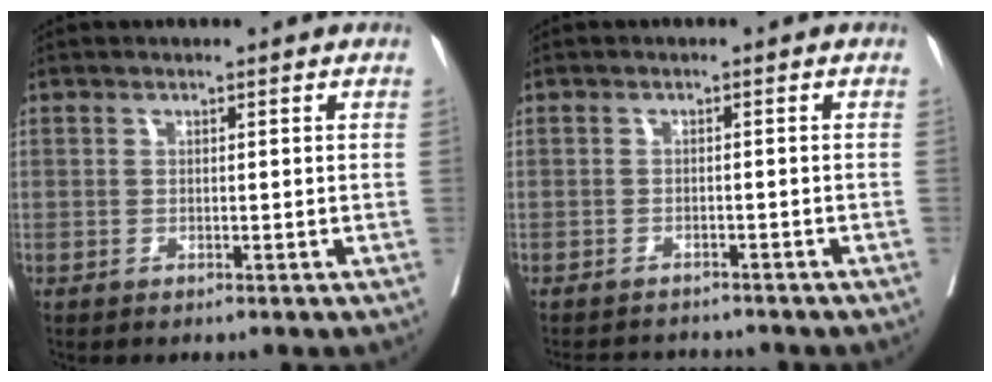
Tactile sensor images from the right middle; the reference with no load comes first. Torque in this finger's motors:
{"motor_torque": [0.07, -0.14, -0.02, 0.00]}